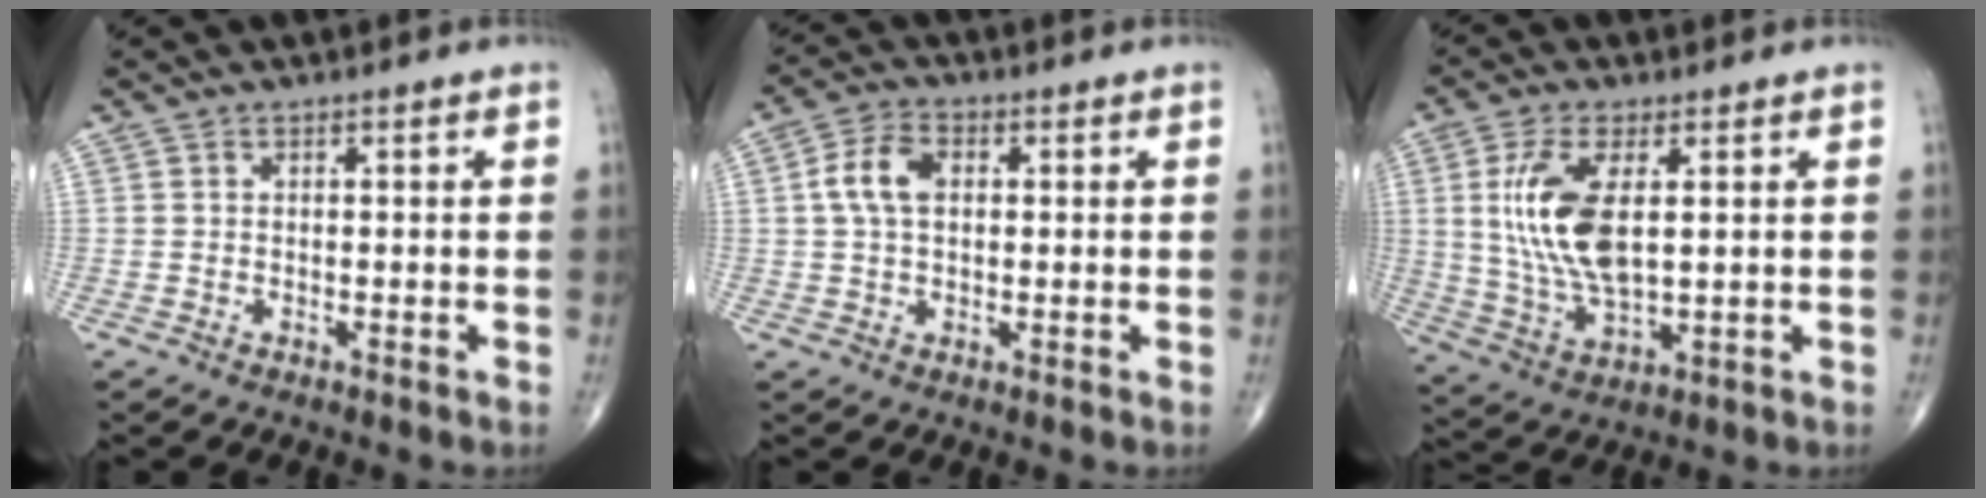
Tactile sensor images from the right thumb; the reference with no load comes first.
{"total": 6.4, "force": [1.0, 4.1, 4.8], "torque": [-0.096, 0.015, 0.013]}
{"total": 12.7, "force": [2.4, 5.6, 11.1], "torque": [-0.233, -0.014, 0.055]}